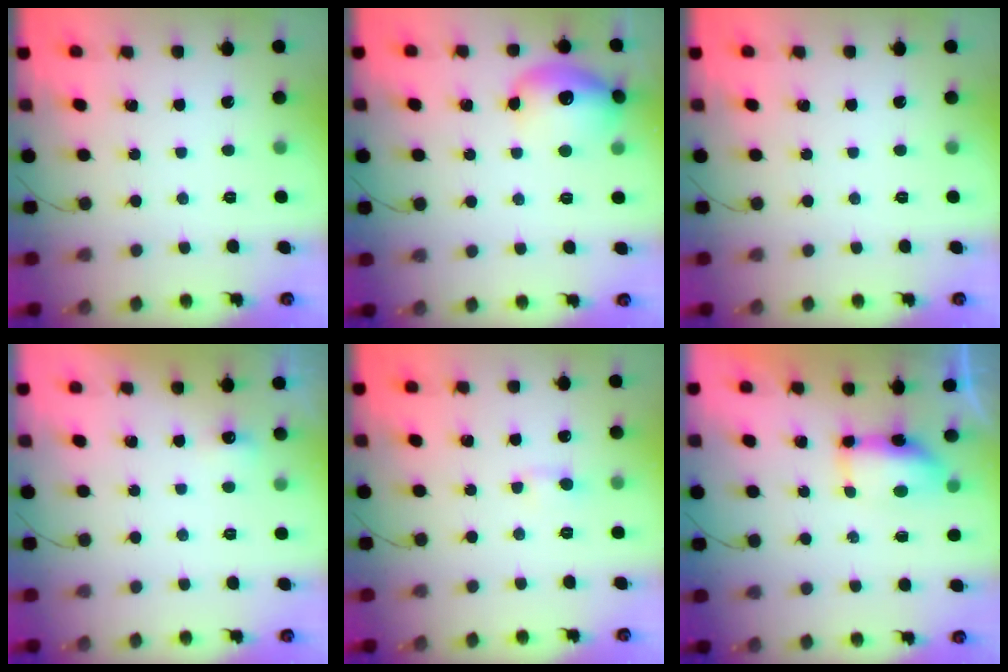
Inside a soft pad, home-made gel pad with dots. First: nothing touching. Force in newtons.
{"total": 13.4, "press": 13.4, "slide": 0.8}
{"total": 0.0}
{"total": 3.7, "press": 3.6, "slide": 1.1}
{"total": 2.3, "press": 2.0, "slide": 1.3}
{"total": 6.7, "press": 6.7, "slide": 0.4}